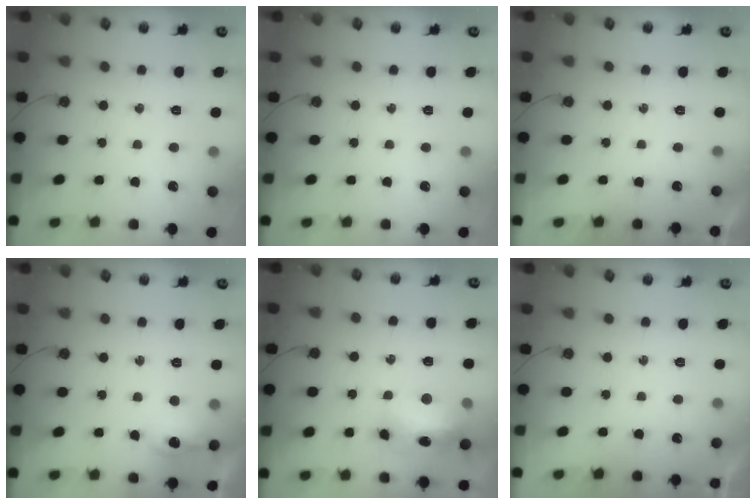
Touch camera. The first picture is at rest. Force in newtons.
{"total": 0.0}
{"total": 0.0}
{"total": 9.6, "press": 9.6, "slide": 0.9}
{"total": 14.4, "press": 14.3, "slide": 1.3}
{"total": 0.0}